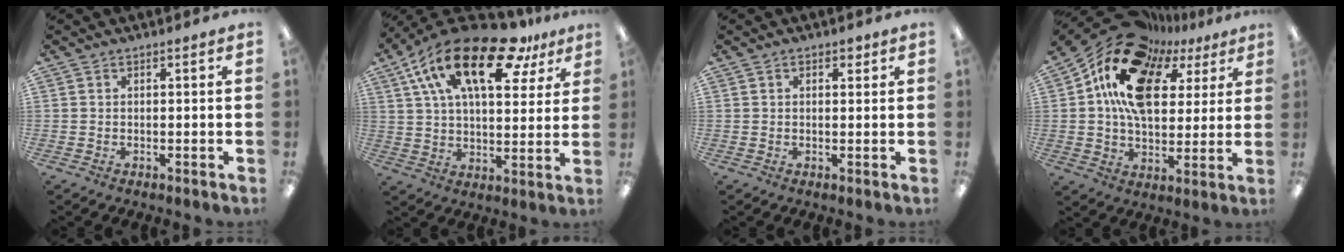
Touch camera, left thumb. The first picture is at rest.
{"total": 22.7, "force": [13.1, 9.7, 15.8], "torque": [-0.275, -0.057, 0.220]}
{"total": 1.7, "force": [0.8, 1.1, 1.1], "torque": [-0.006, -0.003, 0.010]}
{"total": 18.5, "force": [9.1, 11.7, 11.0], "torque": [-0.223, -0.041, 0.160]}